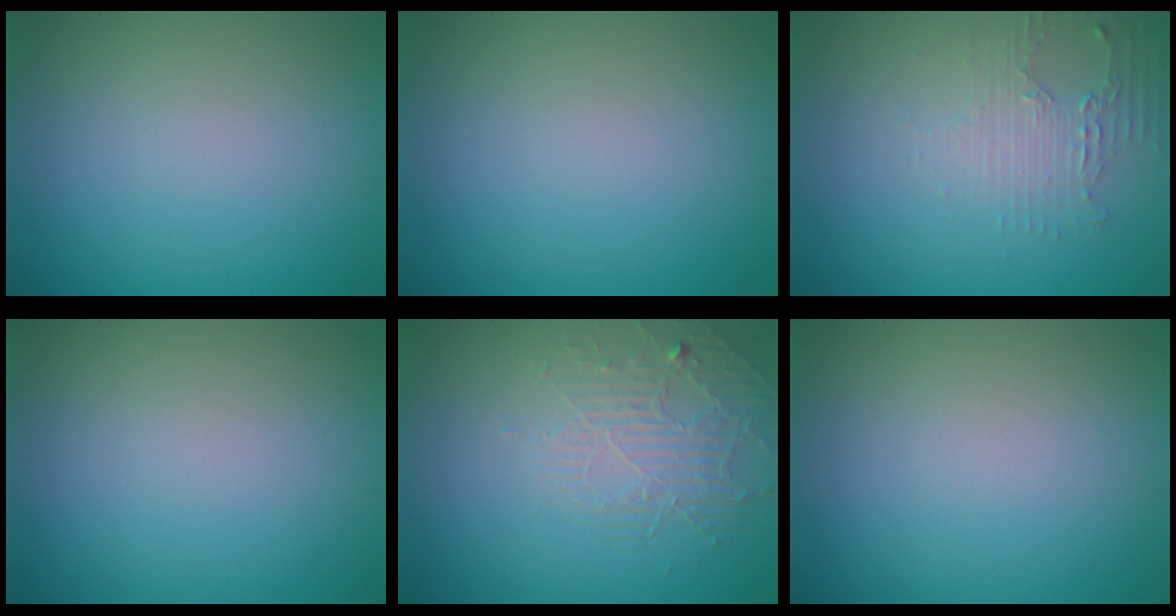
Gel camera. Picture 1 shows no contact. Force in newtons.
{"total": 0.0}
{"total": 2.1, "press": 2.0, "slide": 0.4}
{"total": 0.0}
{"total": 2.2, "press": 1.4, "slide": 1.7}
{"total": 0.0}